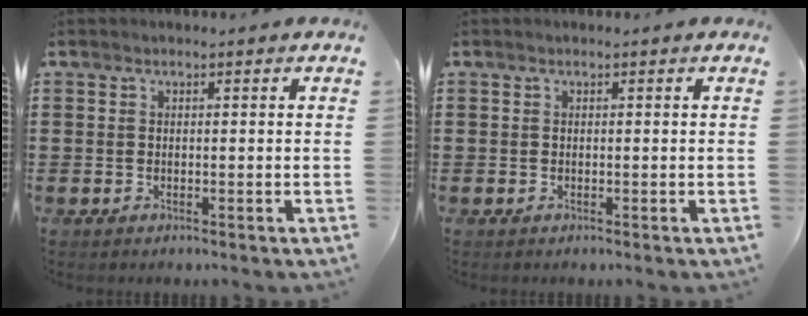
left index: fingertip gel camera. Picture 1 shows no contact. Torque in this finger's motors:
{"motor_torque": [0.00, 0.00, 0.00, -0.01]}